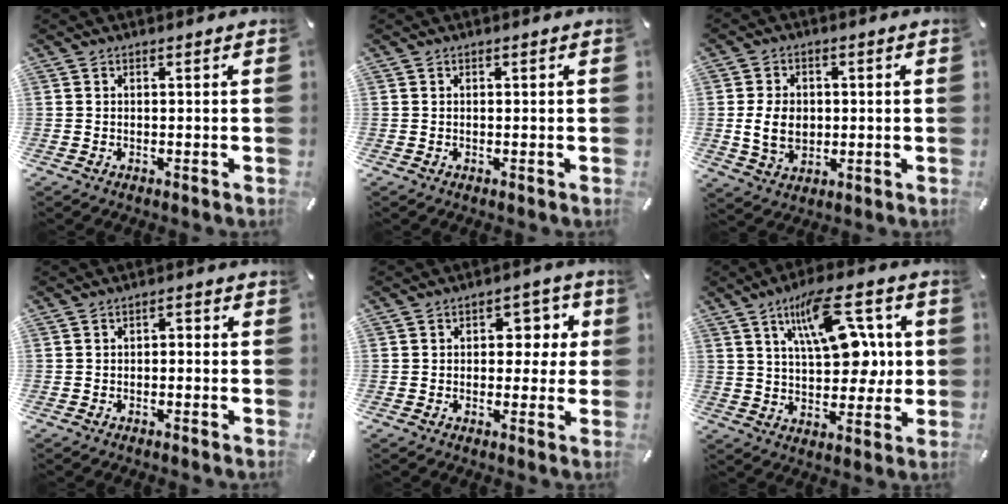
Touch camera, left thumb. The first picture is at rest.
{"total": 0.0}
{"total": 8.3, "force": [-0.3, 6.6, 5.1], "torque": [-0.108, 0.002, -0.008]}
{"total": 1.7, "force": [-1.3, 0.8, 0.8], "torque": [-0.016, 0.010, -0.029]}
{"total": 6.4, "force": [0.9, 4.9, 4.1], "torque": [-0.041, 0.000, 0.004]}
{"total": 16.8, "force": [6.4, 8.5, 13.0], "torque": [-0.203, -0.010, 0.108]}